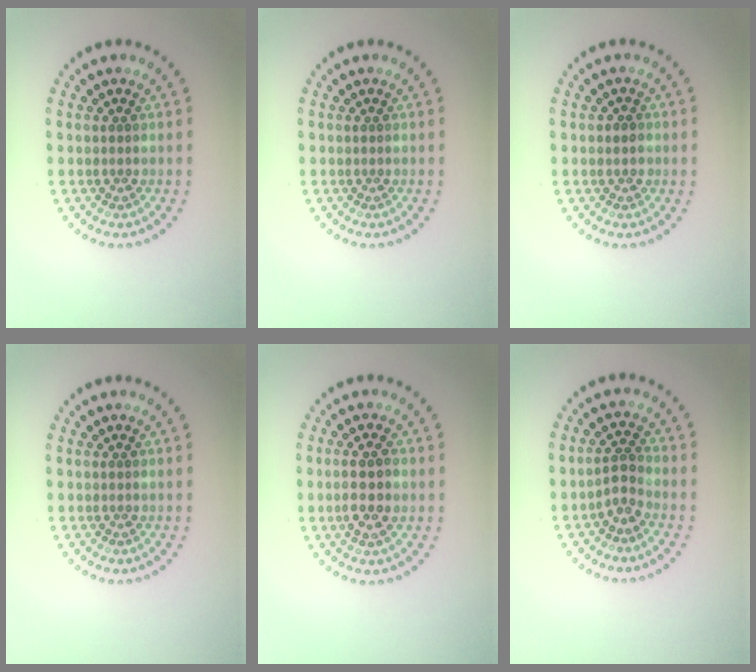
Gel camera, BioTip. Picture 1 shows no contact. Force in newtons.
{"total": 0.0}
{"total": 0.8, "press": 0.7, "slide": 0.4}
{"total": 0.0}
{"total": 3.0, "press": 2.9, "slide": 0.6}
{"total": 1.9, "press": 1.5, "slide": 1.1}